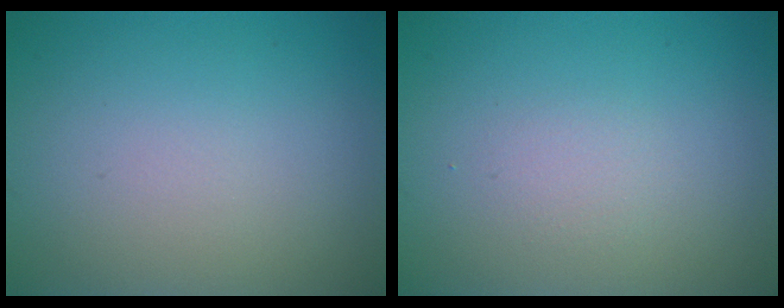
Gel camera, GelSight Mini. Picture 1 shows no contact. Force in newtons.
{"total": 1.0, "press": 1.0, "slide": 0.0}